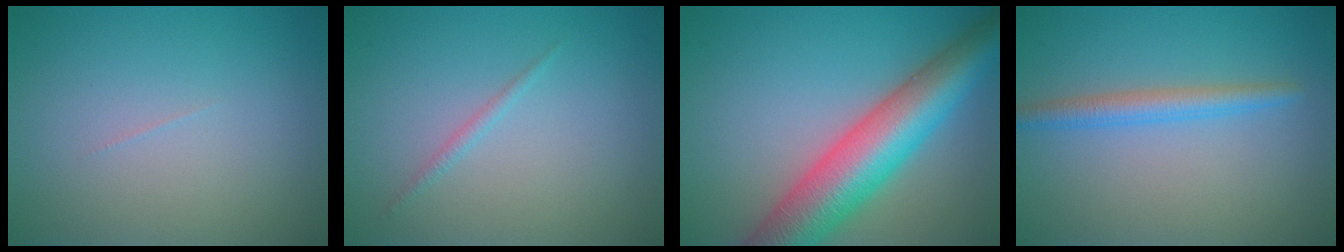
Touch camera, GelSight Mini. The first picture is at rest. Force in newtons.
{"total": 0.7, "press": 0.7, "slide": 0.1}
{"total": 10.8, "press": 10.8, "slide": 0.3}
{"total": 2.4, "press": 2.4, "slide": 0.1}